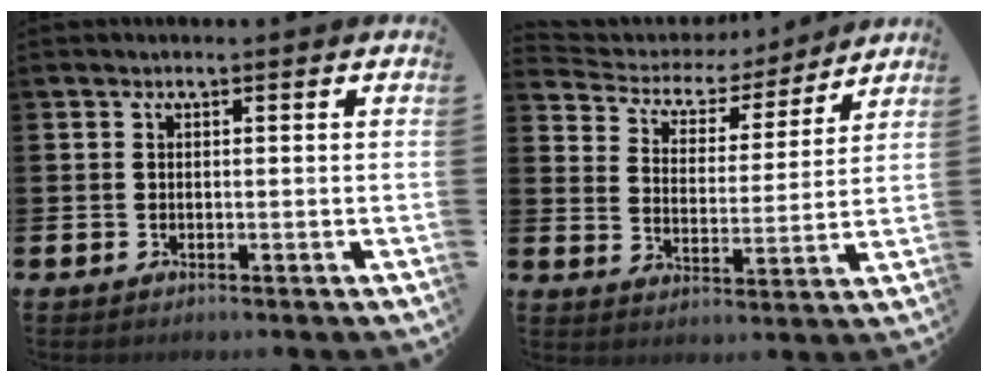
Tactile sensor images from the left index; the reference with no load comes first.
{"total": 5.1, "force": [4.5, 2.4, 0.7], "torque": [-0.043, -0.037, 0.069]}